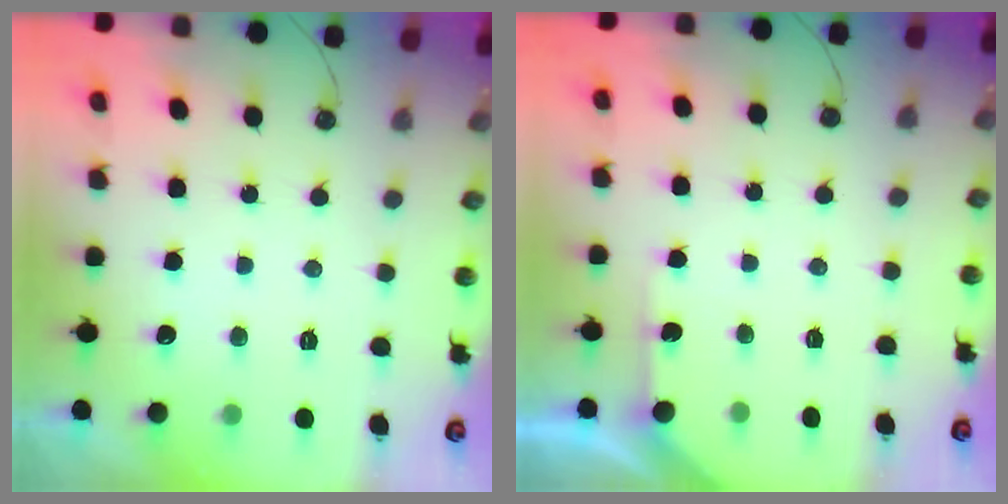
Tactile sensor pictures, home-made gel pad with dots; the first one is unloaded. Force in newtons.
{"total": 3.5, "press": 3.5, "slide": 0.4}